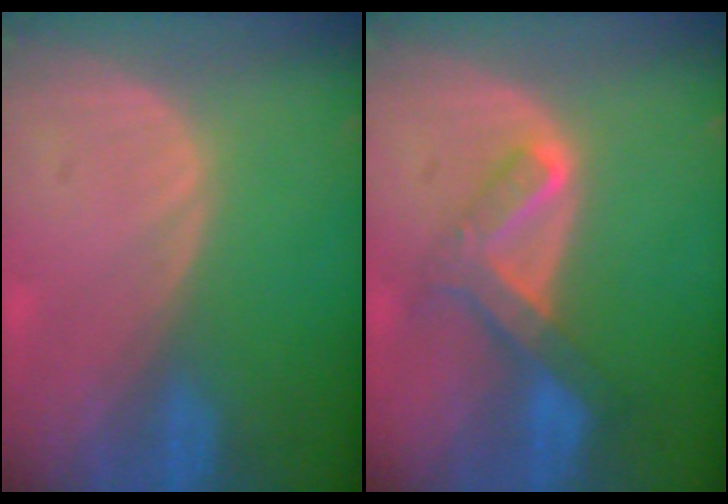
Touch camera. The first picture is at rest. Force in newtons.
{"total": 6.6, "press": 5.8, "slide": 3.0}